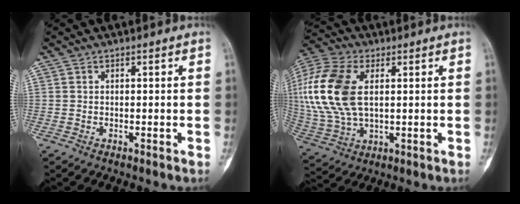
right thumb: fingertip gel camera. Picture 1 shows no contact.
{"total": 19.4, "force": [3.4, 11.1, 15.5], "torque": [-0.356, -0.002, 0.061]}